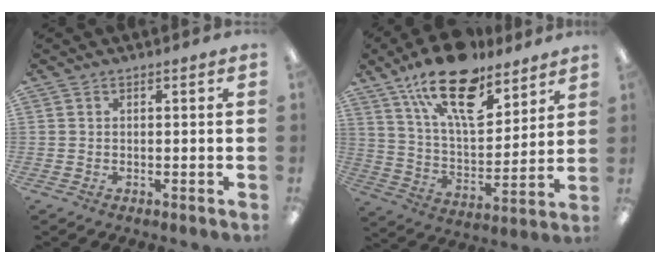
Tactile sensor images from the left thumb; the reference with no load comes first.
{"total": 21.0, "force": [14.0, 9.1, 12.8], "torque": [-0.210, -0.075, 0.244]}